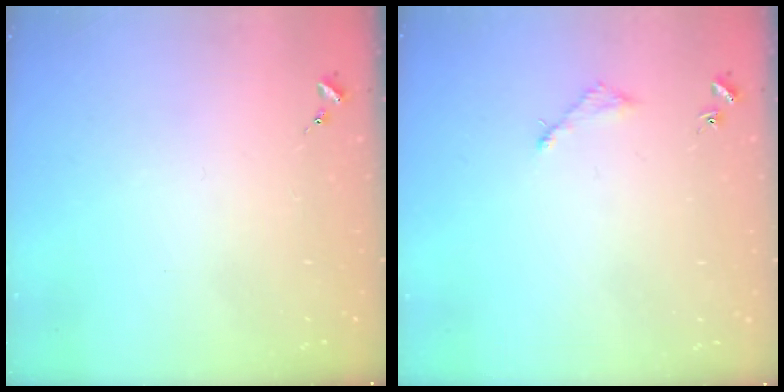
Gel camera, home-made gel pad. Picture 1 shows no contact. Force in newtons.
{"total": 3.0, "press": 3.0, "slide": 0.4}